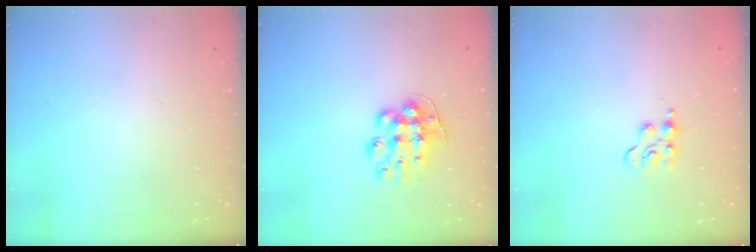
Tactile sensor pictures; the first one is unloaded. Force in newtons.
{"total": 9.8, "press": 9.7, "slide": 0.5}
{"total": 4.3, "press": 4.3, "slide": 0.5}